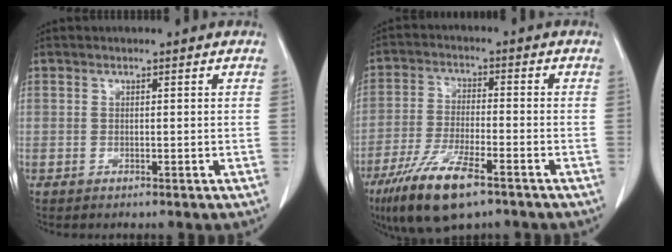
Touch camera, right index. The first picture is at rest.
{"total": 11.6, "force": [-7.3, 2.5, 8.6], "torque": [-0.169, -0.022, -0.127]}